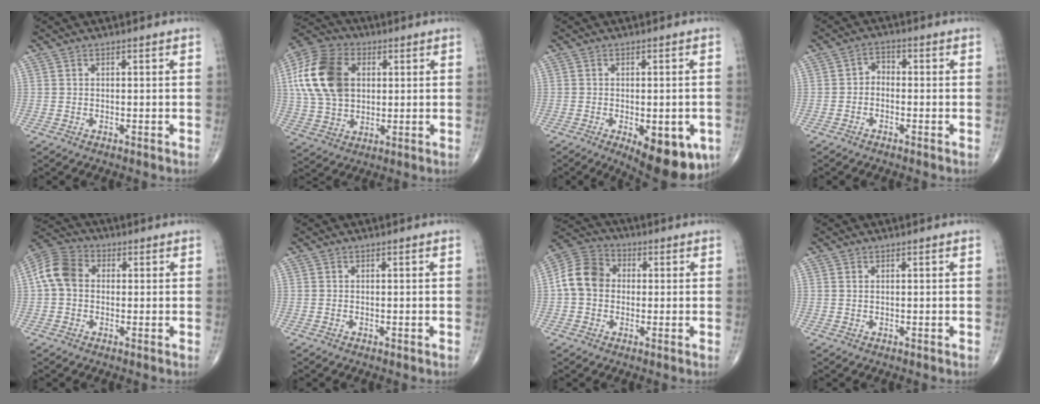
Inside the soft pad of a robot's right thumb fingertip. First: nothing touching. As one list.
[{"total": 17.8, "force": [3.5, 12.4, 12.4], "torque": [-0.237, 0.008, 0.061]}, {"total": 13.5, "force": [-5.3, 5.8, 10.9], "torque": [-0.115, -0.005, -0.059]}, {"total": 2.7, "force": [-0.8, 2.1, 1.5], "torque": [-0.011, 0.018, -0.027]}, {"total": 8.1, "force": [0.5, 6.3, 5.1], "torque": [-0.096, 0.025, -0.002]}, {"total": 0.0}, {"total": 9.3, "force": [0.2, 7.6, 5.4], "torque": [-0.090, 0.026, -0.010]}, {"total": 0.6, "force": [0.3, 0.3, 0.4], "torque": [-0.009, 0.001, 0.006]}]